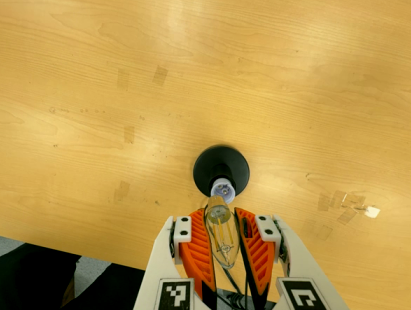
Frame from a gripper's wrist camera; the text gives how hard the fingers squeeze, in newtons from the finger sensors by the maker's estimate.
{"total": 22.0, "left": 24.3, "right": 19.6}